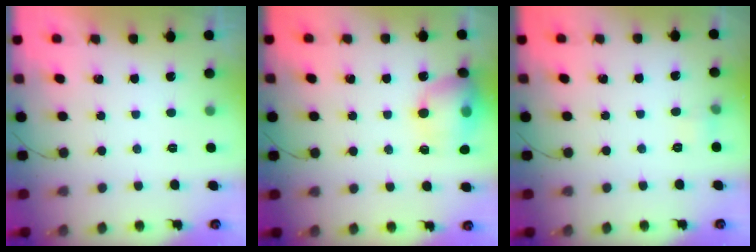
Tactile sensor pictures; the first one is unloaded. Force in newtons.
{"total": 14.3, "press": 14.1, "slide": 2.4}
{"total": 3.8, "press": 3.6, "slide": 1.2}